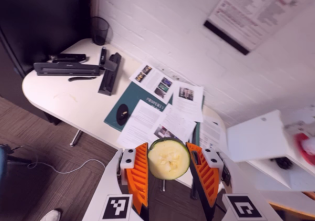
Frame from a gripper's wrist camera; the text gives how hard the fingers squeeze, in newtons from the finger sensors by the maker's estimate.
{"total": 9.3, "left": 9.7, "right": 8.9}